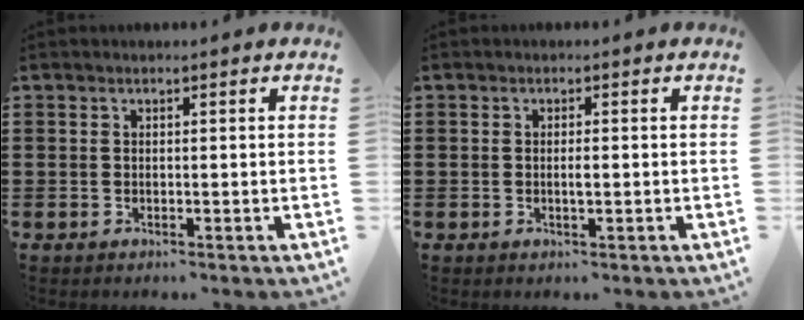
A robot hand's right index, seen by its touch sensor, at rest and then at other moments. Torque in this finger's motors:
{"motor_torque": [-0.39, 0.39, 0.06, 0.00]}